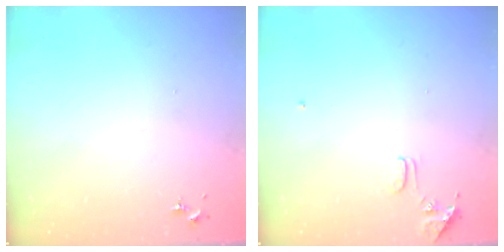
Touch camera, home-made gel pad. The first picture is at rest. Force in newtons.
{"total": 8.0, "press": 7.9, "slide": 0.7}